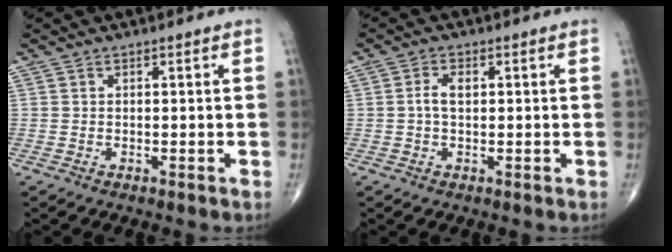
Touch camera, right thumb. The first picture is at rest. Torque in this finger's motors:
{"motor_torque": [0.00, 0.00, 0.29, -0.09, 0.06]}